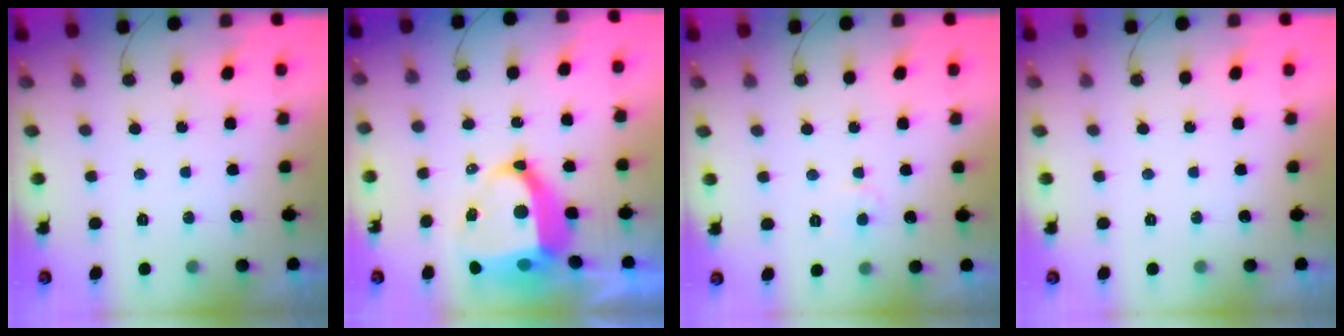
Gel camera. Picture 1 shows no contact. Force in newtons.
{"total": 13.4, "press": 13.2, "slide": 1.8}
{"total": 4.3, "press": 4.2, "slide": 0.5}
{"total": 0.0}